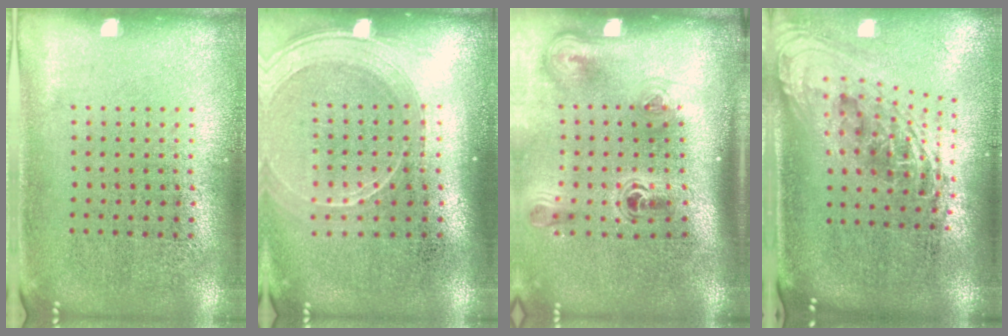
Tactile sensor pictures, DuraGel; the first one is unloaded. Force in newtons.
{"total": 2.0, "press": 1.8, "slide": 0.8}
{"total": 2.3, "press": 1.5, "slide": 1.8}
{"total": 2.2, "press": 1.6, "slide": 1.5}